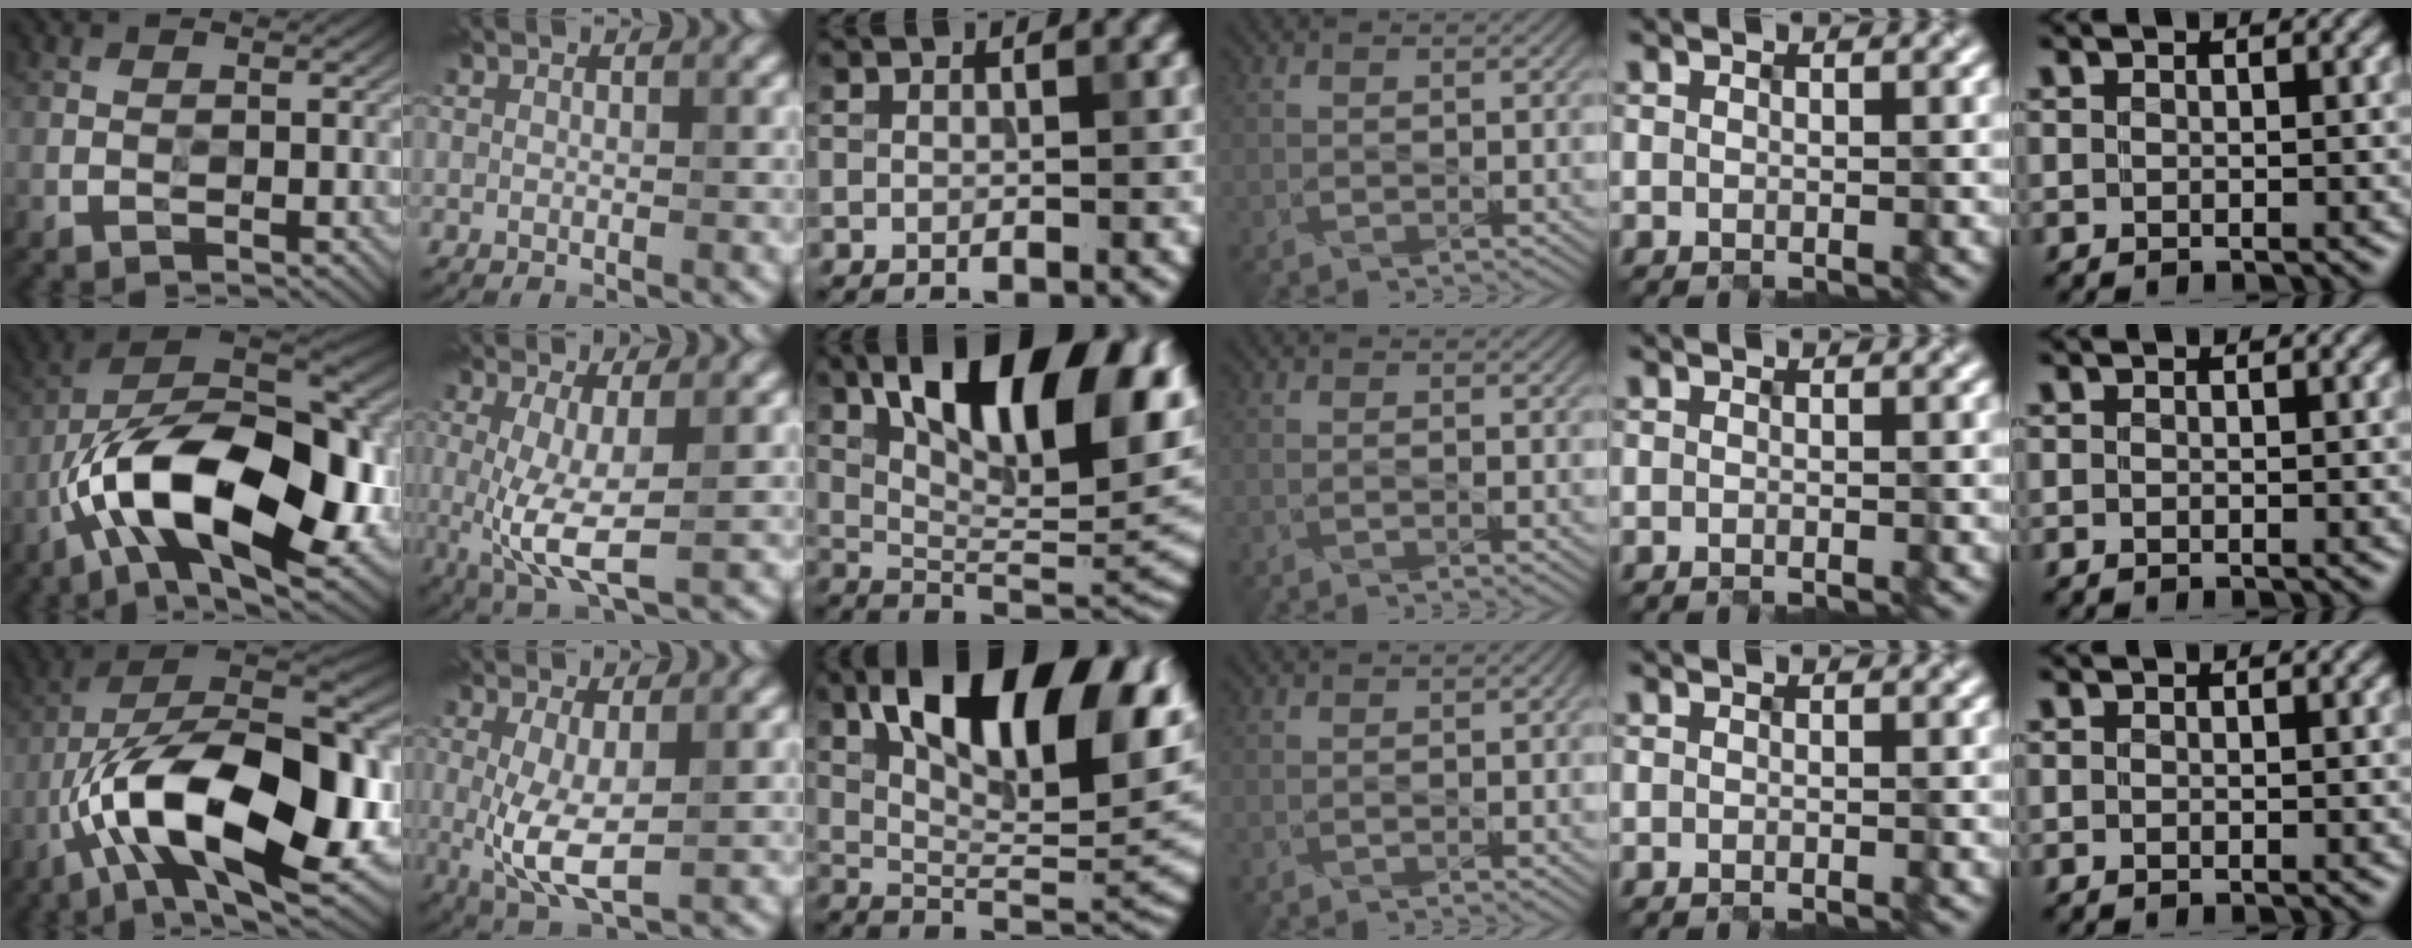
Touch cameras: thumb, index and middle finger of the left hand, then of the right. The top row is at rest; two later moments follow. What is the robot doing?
{"motion": "extract", "object": "pen cap and body"}